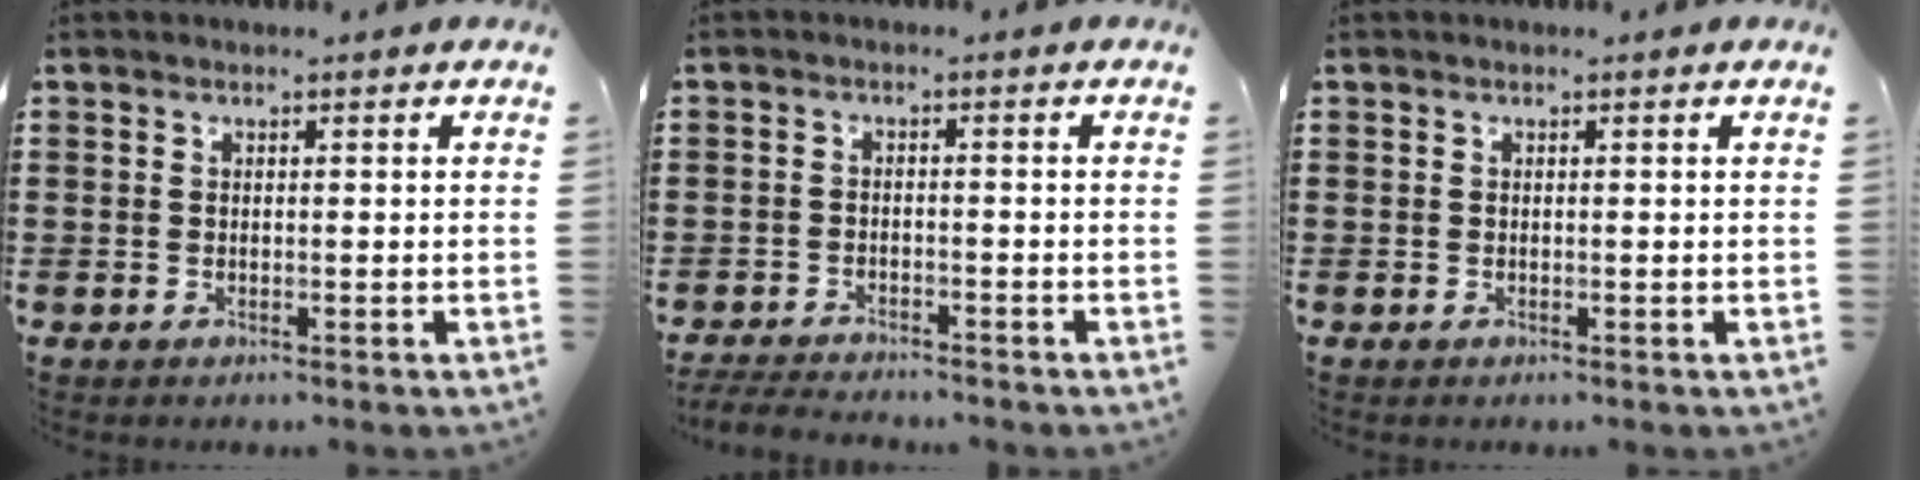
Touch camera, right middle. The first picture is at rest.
{"total": 3.2, "force": [-3.1, 0.5, 0.3], "torque": [-0.015, 0.000, -0.070]}
{"total": 0.0}